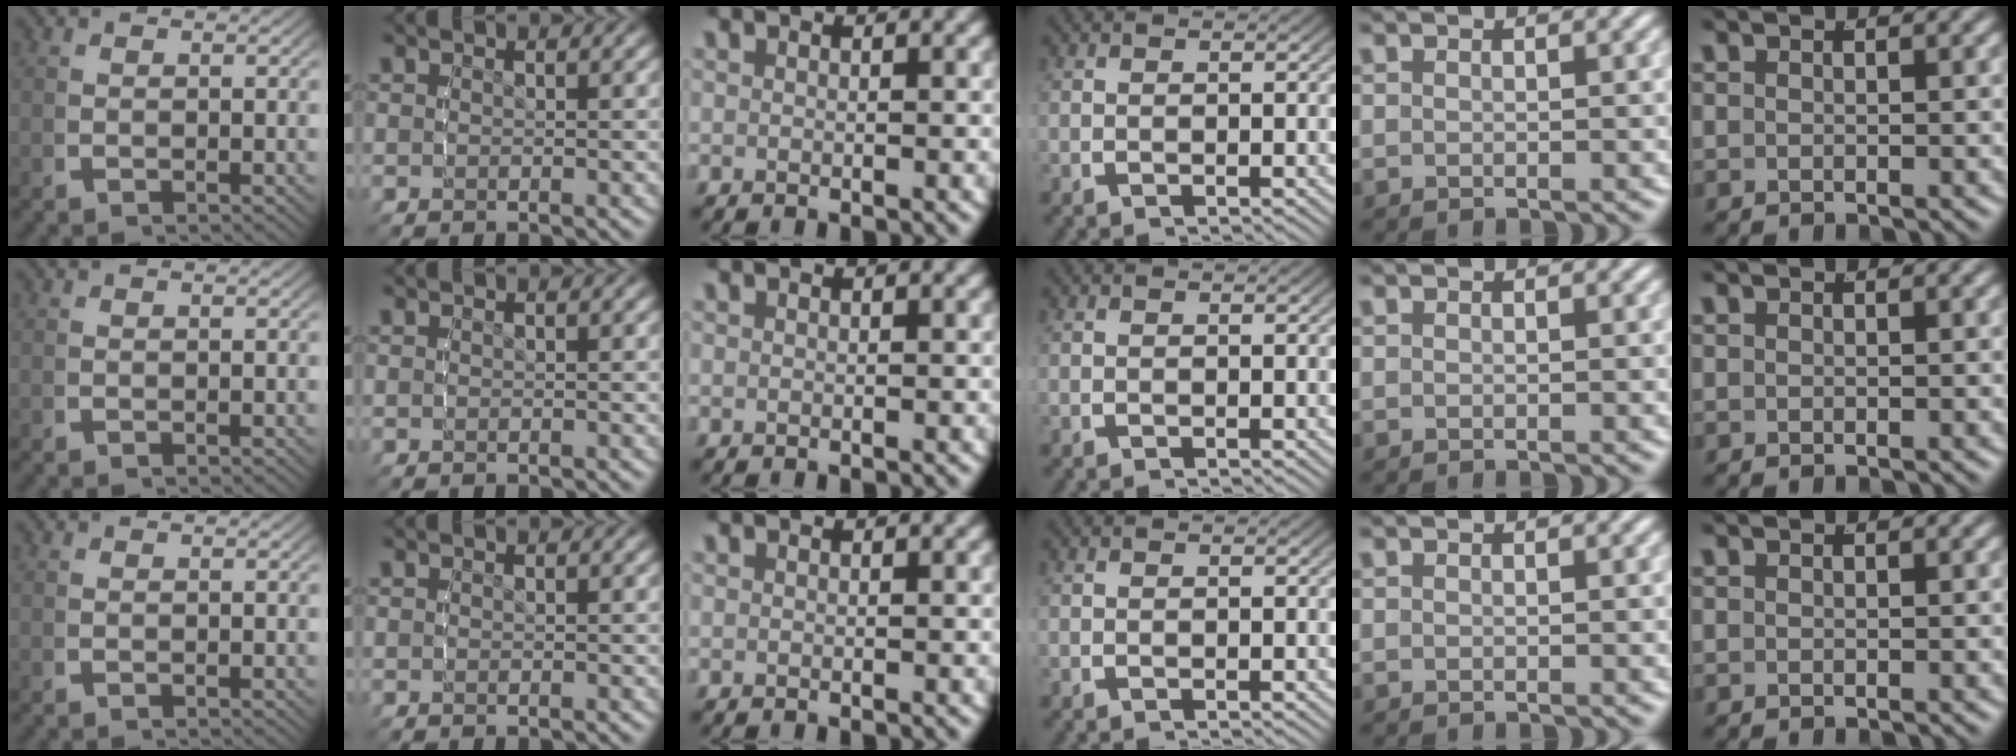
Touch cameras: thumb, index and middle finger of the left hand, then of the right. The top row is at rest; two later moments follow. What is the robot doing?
{"motion": "lift_and_place", "object": "bottle"}